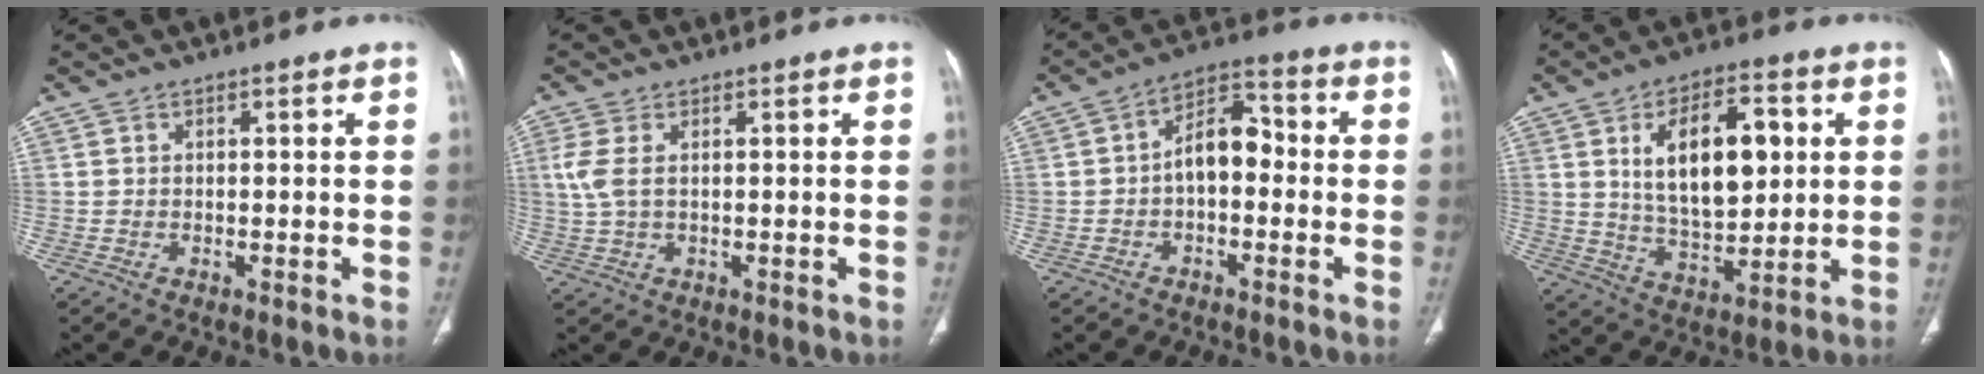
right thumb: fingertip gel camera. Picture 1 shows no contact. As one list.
[{"total": 4.4, "force": [0.9, 2.3, 3.6], "torque": [-0.104, 0.007, 0.025]}, {"total": 8.3, "force": [-0.9, 5.0, 6.6], "torque": [-0.087, 0.036, -0.027]}, {"total": 16.5, "force": [3.9, 8.5, 13.5], "torque": [-0.192, -0.008, 0.073]}]